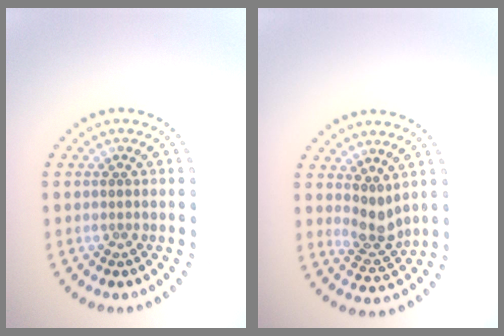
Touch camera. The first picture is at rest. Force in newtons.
{"total": 2.5, "press": 2.2, "slide": 1.2}